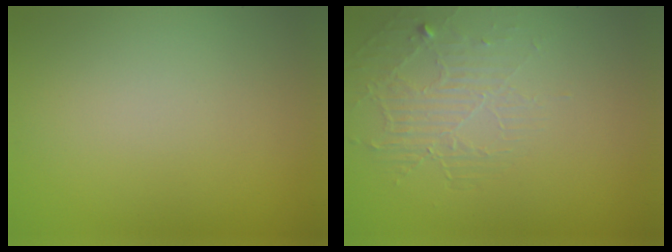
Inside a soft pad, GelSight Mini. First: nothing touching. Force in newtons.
{"total": 2.0, "press": 1.1, "slide": 1.7}